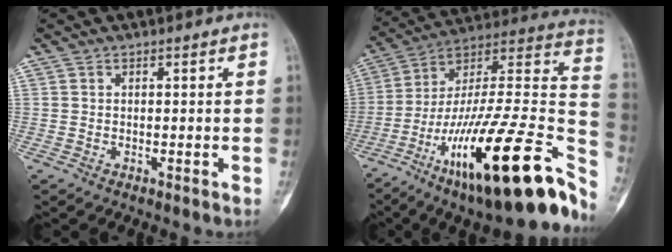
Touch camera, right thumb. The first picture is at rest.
{"total": 37.0, "force": [-17.5, 10.0, 31.1], "torque": [-0.411, 0.072, -0.274]}